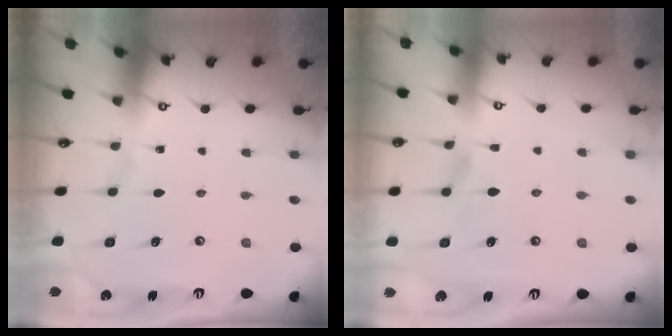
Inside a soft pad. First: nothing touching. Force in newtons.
{"total": 1.8, "press": 1.3, "slide": 1.2}